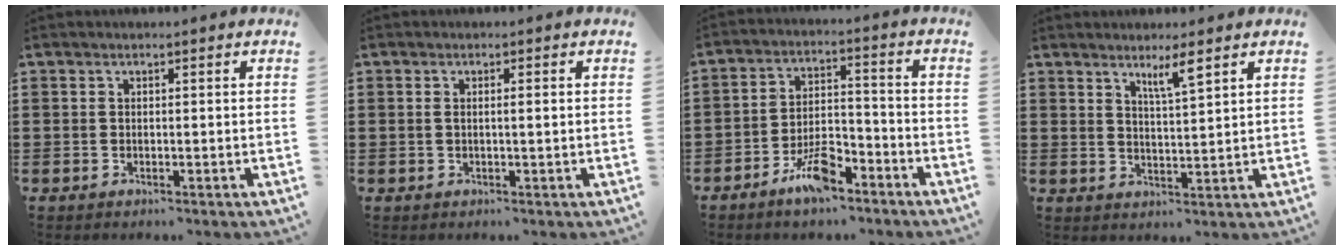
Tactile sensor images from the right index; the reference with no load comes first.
{"total": 1.2, "force": [0.0, 0.1, 1.2], "torque": [-0.023, 0.000, 0.000]}
{"total": 6.6, "force": [-4.5, 2.2, 4.2], "torque": [-0.085, 0.009, -0.085]}
{"total": 3.7, "force": [2.7, 0.1, 2.6], "torque": [-0.040, -0.006, 0.042]}